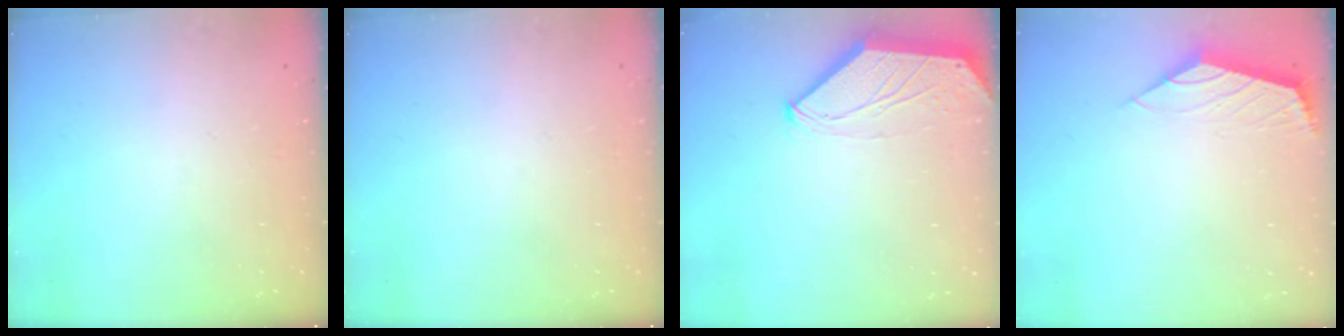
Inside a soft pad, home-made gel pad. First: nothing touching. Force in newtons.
{"total": 0.0}
{"total": 0.0}
{"total": 1.8, "press": 1.7, "slide": 0.4}